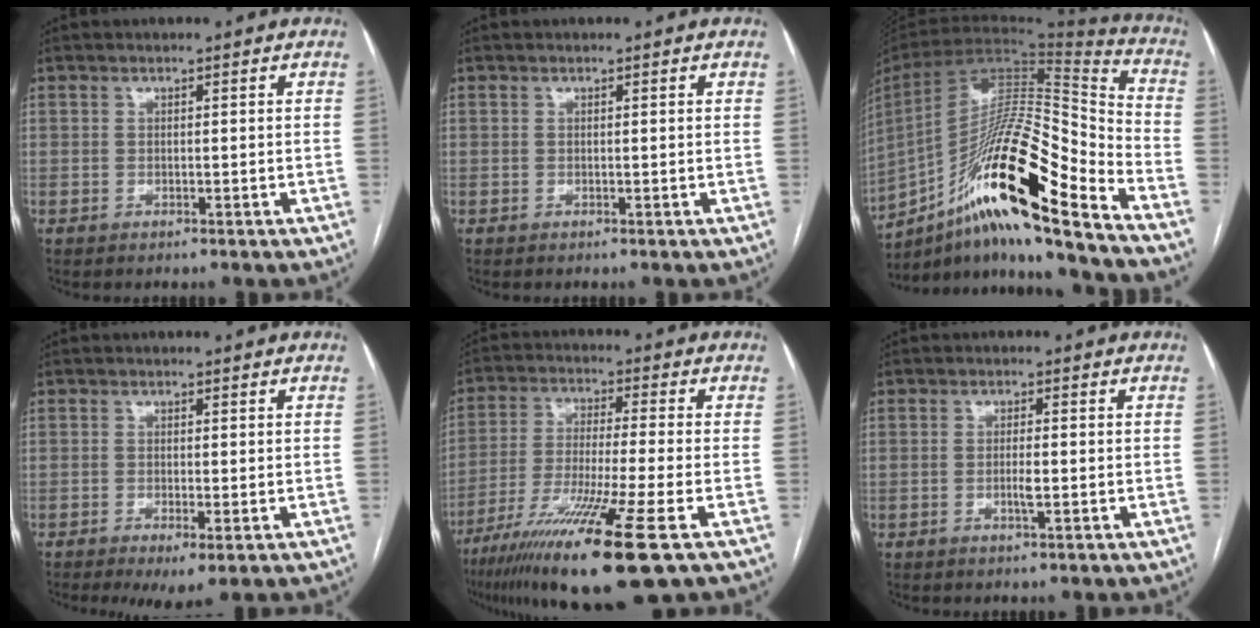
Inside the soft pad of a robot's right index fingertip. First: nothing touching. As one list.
[{"total": 0.0}, {"total": 25.0, "force": [-14.4, 2.5, 20.3], "torque": [-0.351, 0.001, -0.253]}, {"total": 3.7, "force": [-1.8, 0.7, 3.2], "torque": [-0.044, -0.011, -0.023]}, {"total": 16.8, "force": [-9.6, -0.6, 13.8], "torque": [-0.254, -0.047, -0.172]}, {"total": 2.1, "force": [-0.5, 0.0, 2.1], "torque": [-0.041, -0.002, -0.009]}]